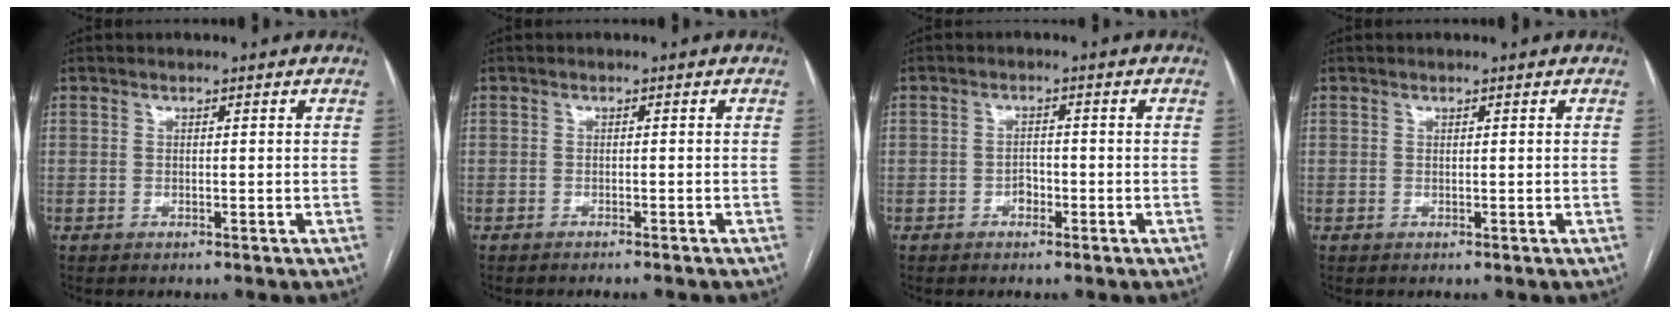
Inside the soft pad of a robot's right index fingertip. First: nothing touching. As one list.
[{"total": 2.9, "force": [-2.6, 0.2, 1.1], "torque": [-0.014, -0.003, -0.031]}, {"total": 1.9, "force": [-1.1, 1.2, 1.0], "torque": [-0.015, 0.007, -0.018]}, {"total": 0.0}]